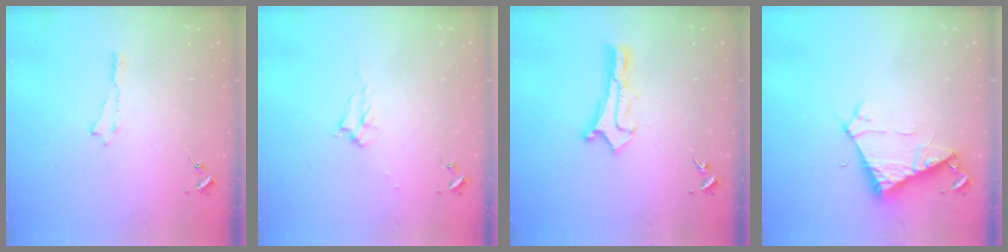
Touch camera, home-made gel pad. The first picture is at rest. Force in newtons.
{"total": 1.7, "press": 1.6, "slide": 0.2}
{"total": 0.8, "press": 0.8, "slide": 0.0}
{"total": 6.5, "press": 6.5, "slide": 0.5}